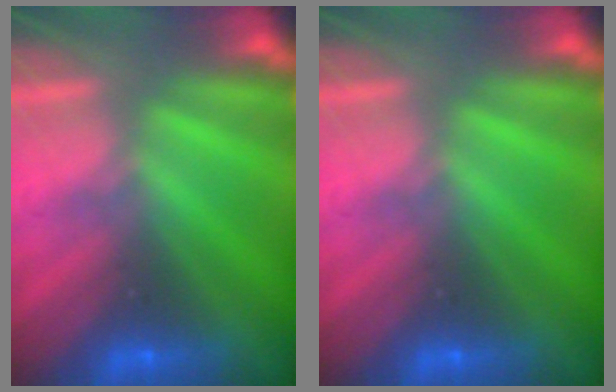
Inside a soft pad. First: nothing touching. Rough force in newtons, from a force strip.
{"total": 0.0}